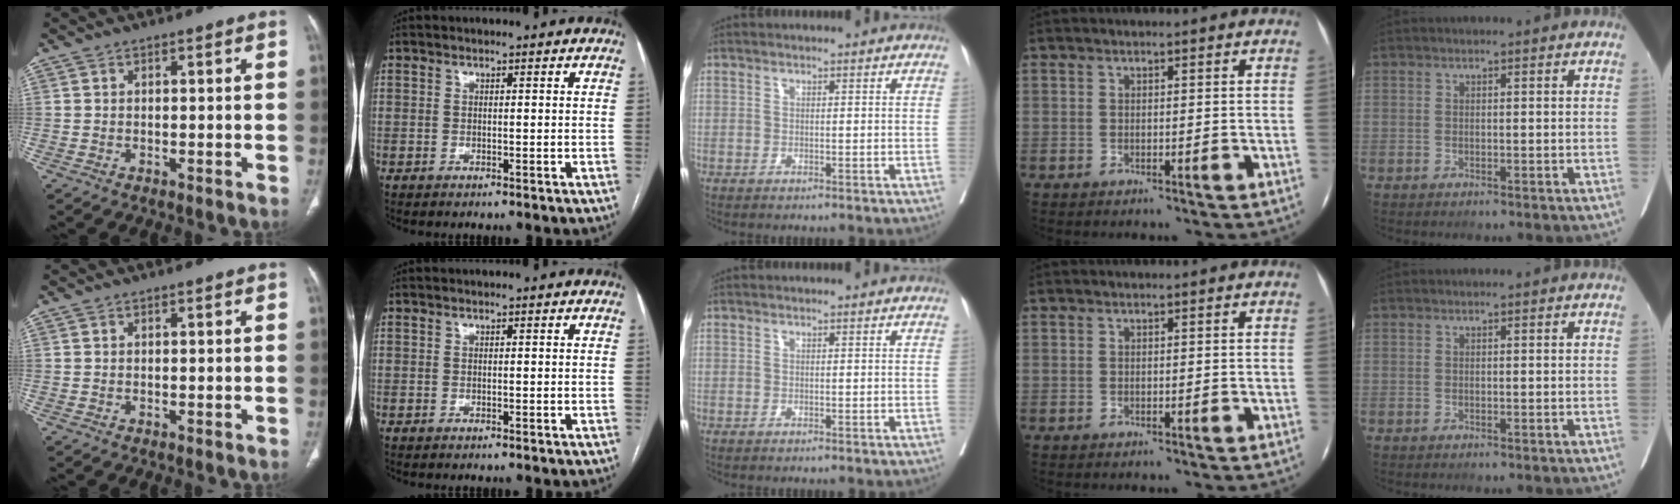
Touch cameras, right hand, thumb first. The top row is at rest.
{}